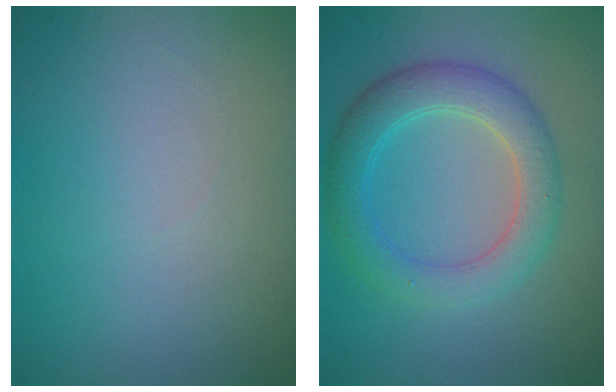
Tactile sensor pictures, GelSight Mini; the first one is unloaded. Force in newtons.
{"total": 4.6, "press": 4.6, "slide": 0.1}